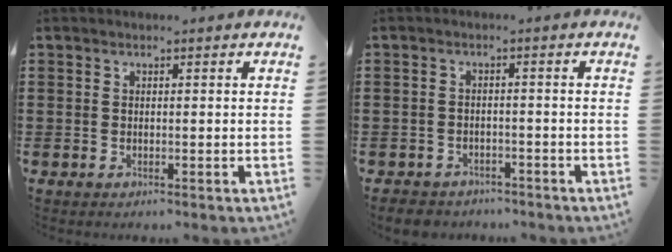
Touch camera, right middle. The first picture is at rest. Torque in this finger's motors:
{"motor_torque": [0.01, 0.00, 0.01, 0.03]}